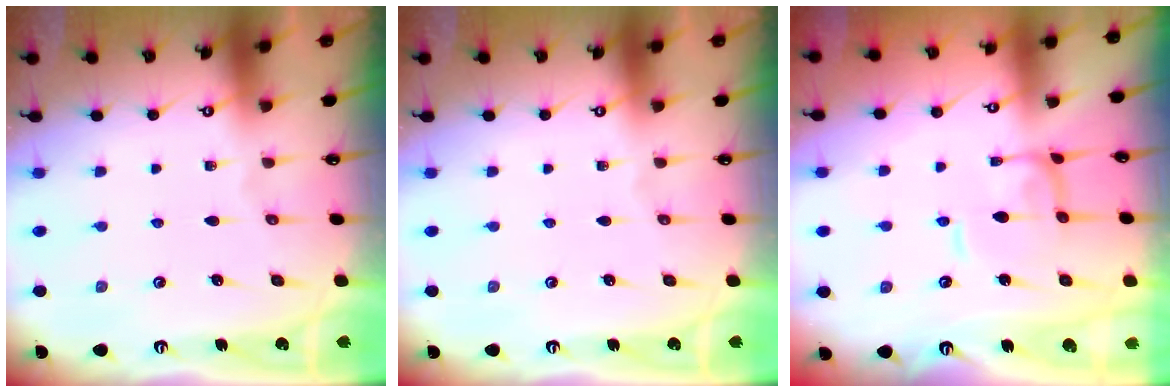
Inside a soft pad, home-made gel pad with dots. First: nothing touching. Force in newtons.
{"total": 0.0}
{"total": 0.0}